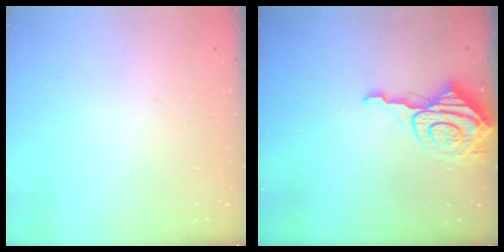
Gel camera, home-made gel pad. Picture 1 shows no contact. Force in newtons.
{"total": 9.9, "press": 9.8, "slide": 0.9}